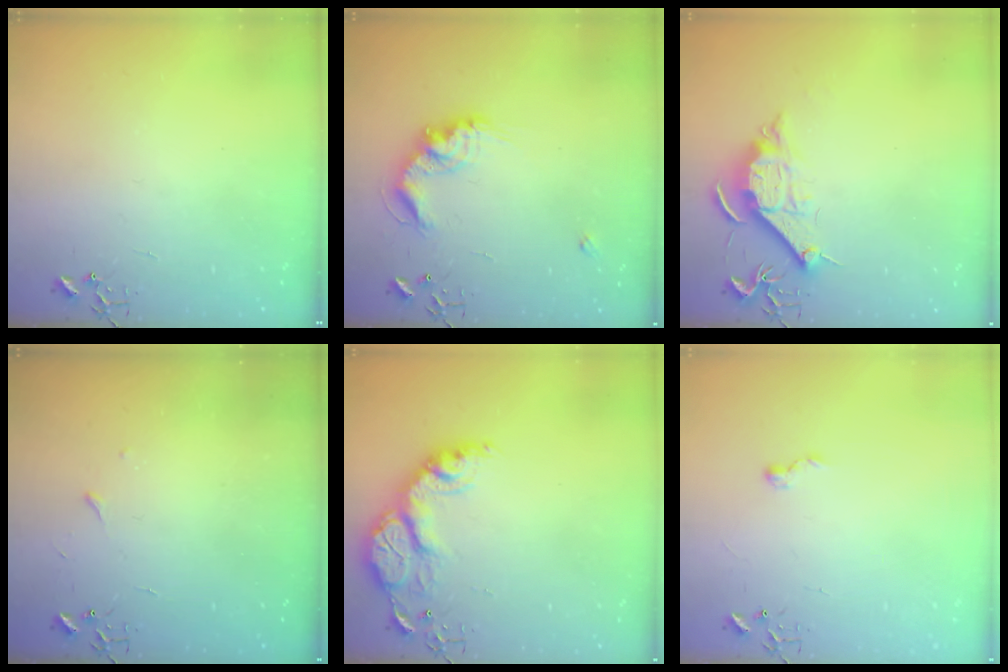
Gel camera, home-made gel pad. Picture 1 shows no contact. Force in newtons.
{"total": 12.6, "press": 12.6, "slide": 0.4}
{"total": 10.1, "press": 10.0, "slide": 0.8}
{"total": 3.3, "press": 3.3, "slide": 0.5}
{"total": 16.7, "press": 16.7, "slide": 1.3}
{"total": 5.7, "press": 5.6, "slide": 0.7}